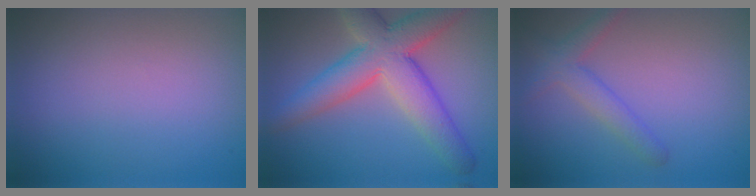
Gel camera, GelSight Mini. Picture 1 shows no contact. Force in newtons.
{"total": 8.0, "press": 8.0, "slide": 0.5}
{"total": 2.7, "press": 2.7, "slide": 0.2}